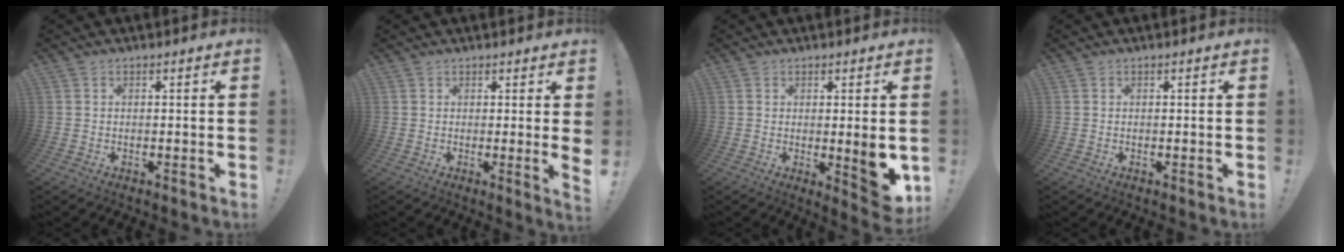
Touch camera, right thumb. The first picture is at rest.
{"total": 2.8, "force": [0.7, -0.3, 2.6], "torque": [-0.030, -0.019, 0.010]}
{"total": 7.5, "force": [0.0, 2.0, 7.2], "torque": [-0.075, -0.019, 0.006]}
{"total": 0.0}